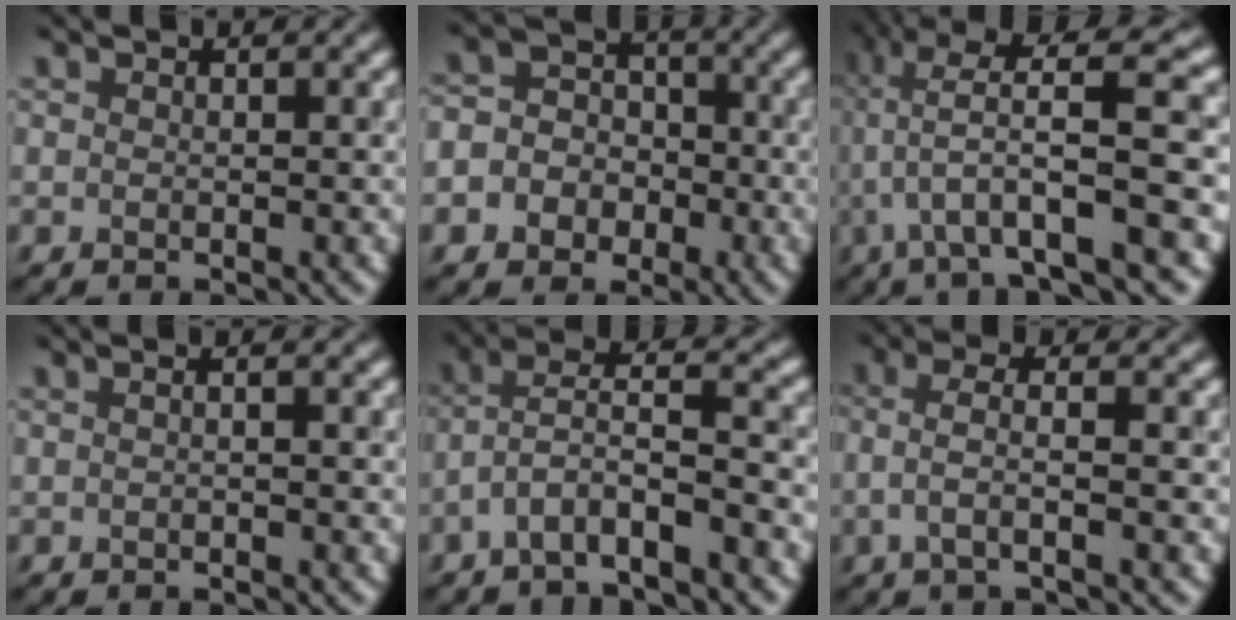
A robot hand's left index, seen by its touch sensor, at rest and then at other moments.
{"total": 5.7, "force": [-2.4, 5.1, 1.1], "torque": [-0.010, 0.020, -0.049]}
{"total": 11.3, "force": [0.3, 2.5, 11.1], "torque": [-0.193, 0.034, 0.034]}
{"total": 1.8, "force": [0.4, 0.9, 1.5], "torque": [0.001, 0.010, -0.013]}
{"total": 4.8, "force": [-3.0, 0.7, 3.7], "torque": [-0.078, 0.021, -0.050]}
{"total": 2.1, "force": [-0.6, 0.3, 2.0], "torque": [-0.045, 0.016, -0.005]}